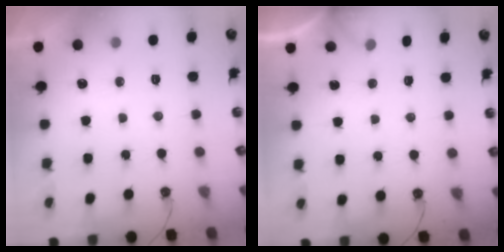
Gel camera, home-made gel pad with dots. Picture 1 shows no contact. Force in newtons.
{"total": 2.8, "press": 2.8, "slide": 0.3}